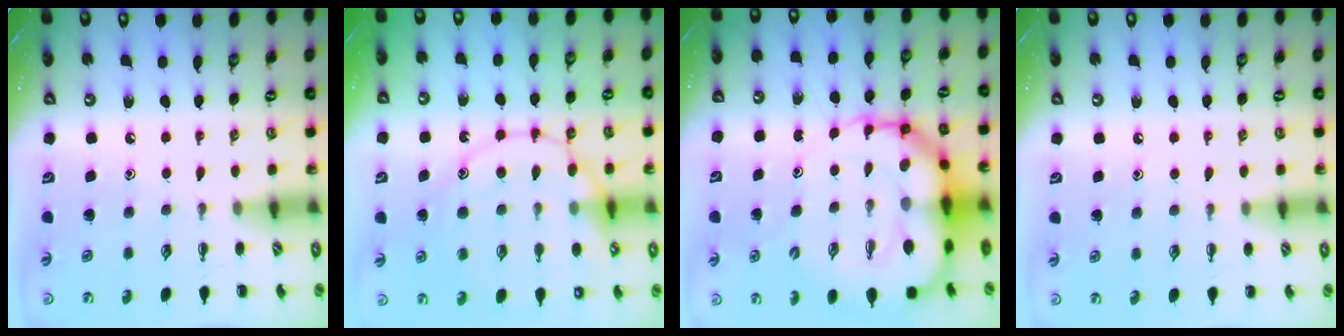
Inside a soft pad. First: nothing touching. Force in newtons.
{"total": 18.7, "press": 18.6, "slide": 1.9}
{"total": 19.4, "press": 18.7, "slide": 5.1}
{"total": 4.7, "press": 4.5, "slide": 1.6}